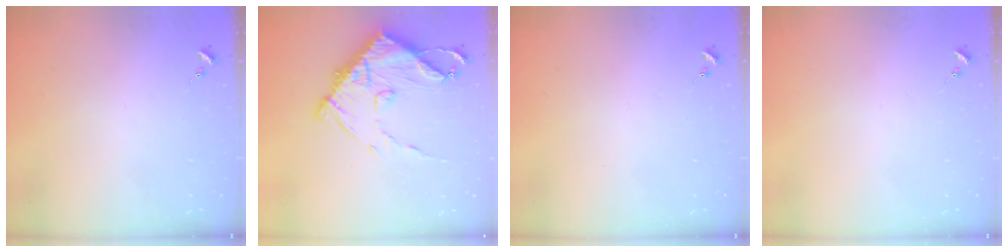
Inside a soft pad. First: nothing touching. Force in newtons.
{"total": 13.5, "press": 13.5, "slide": 1.2}
{"total": 0.0}
{"total": 0.0}